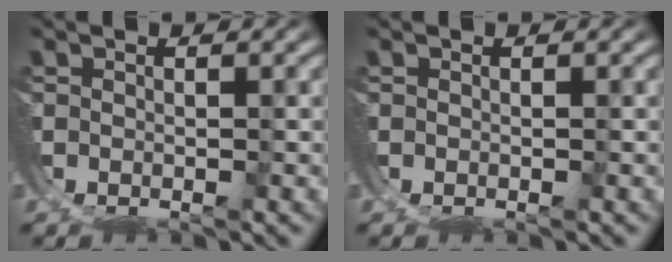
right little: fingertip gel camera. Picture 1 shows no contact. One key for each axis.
{"total": 0.0}